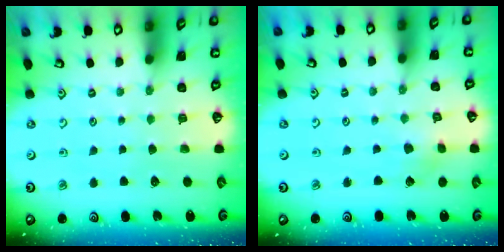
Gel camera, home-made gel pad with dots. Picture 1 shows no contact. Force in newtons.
{"total": 2.3, "press": 2.3, "slide": 0.6}